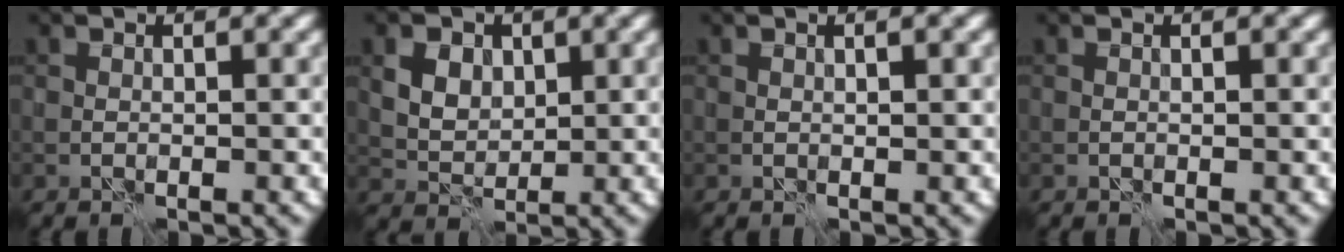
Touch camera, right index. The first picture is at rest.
{"total": 5.1, "force": [2.1, 3.8, 2.8], "torque": [-0.059, 0.016, 0.034]}
{"total": 0.8, "force": [0.3, 0.1, 0.7], "torque": [-0.011, 0.002, 0.004]}
{"total": 0.0}